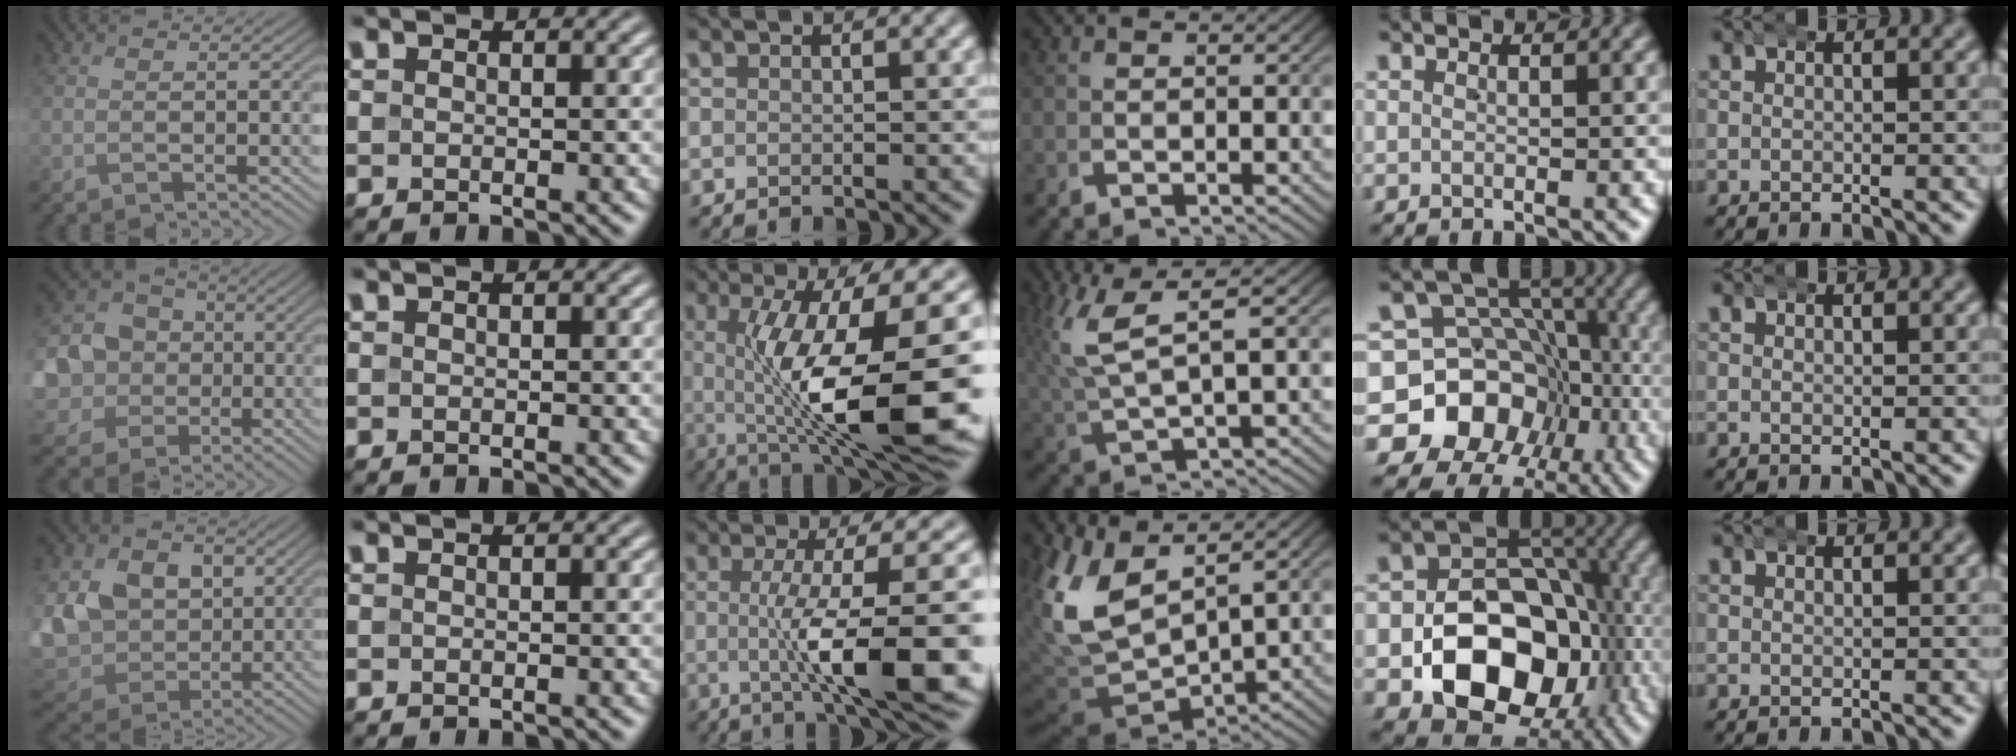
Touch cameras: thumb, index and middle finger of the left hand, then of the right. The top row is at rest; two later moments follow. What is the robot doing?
{"motion": "wrap", "object": "arm wrap"}